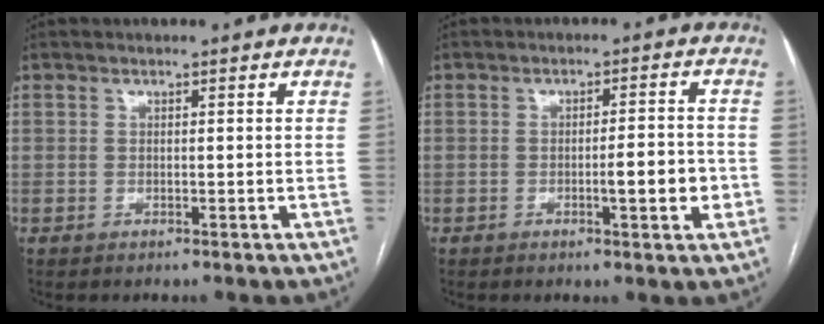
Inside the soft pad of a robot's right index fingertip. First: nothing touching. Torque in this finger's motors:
{"motor_torque": [0.87, -0.24, 0.37, 0.07]}